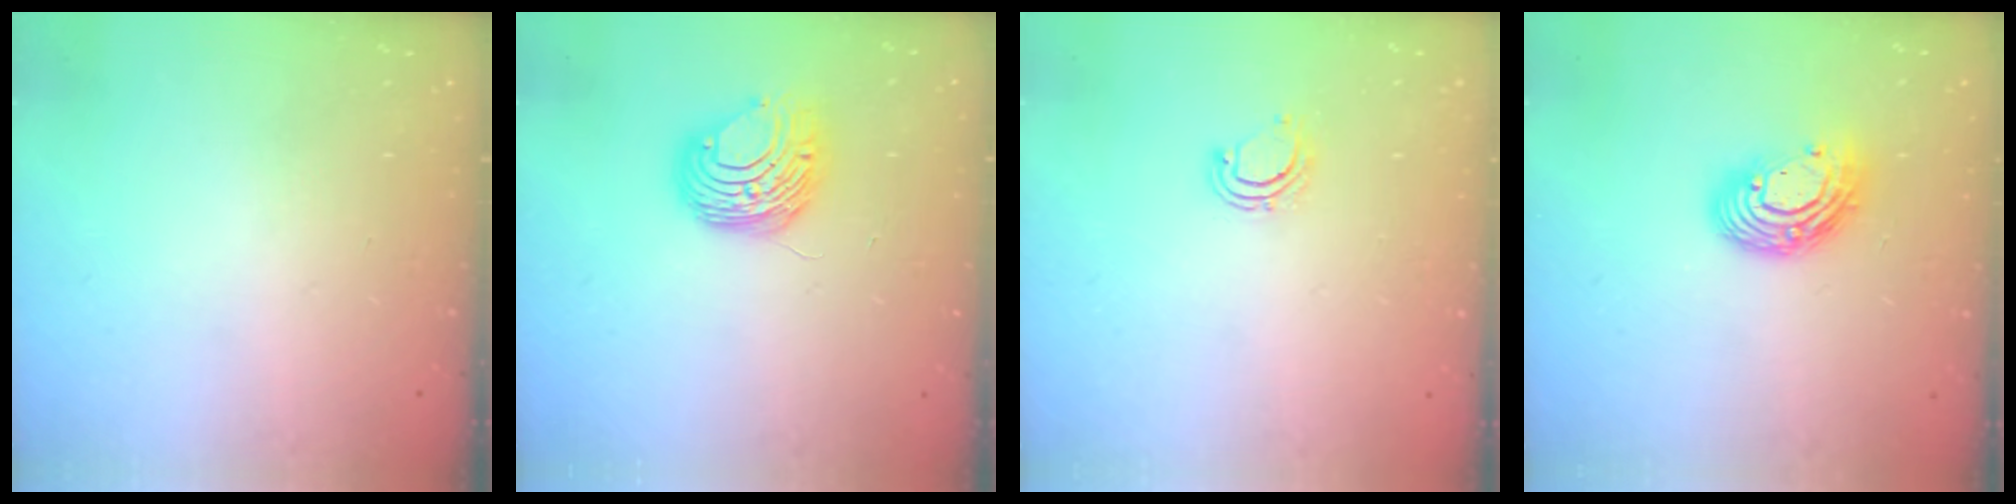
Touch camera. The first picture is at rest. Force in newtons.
{"total": 8.8, "press": 8.7, "slide": 0.5}
{"total": 5.4, "press": 5.4, "slide": 0.5}
{"total": 11.8, "press": 11.7, "slide": 0.9}